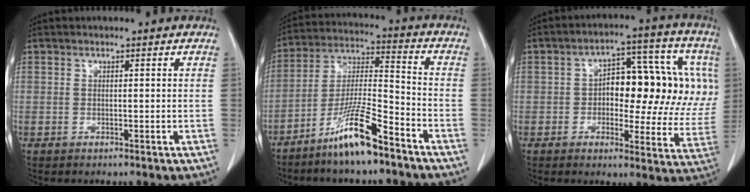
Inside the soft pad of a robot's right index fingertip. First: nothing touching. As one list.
[{"total": 11.5, "force": [-8.0, 0.9, 8.1], "torque": [-0.163, -0.011, -0.154]}, {"total": 16.3, "force": [1.8, 7.7, 14.3], "torque": [-0.172, 0.041, 0.026]}]